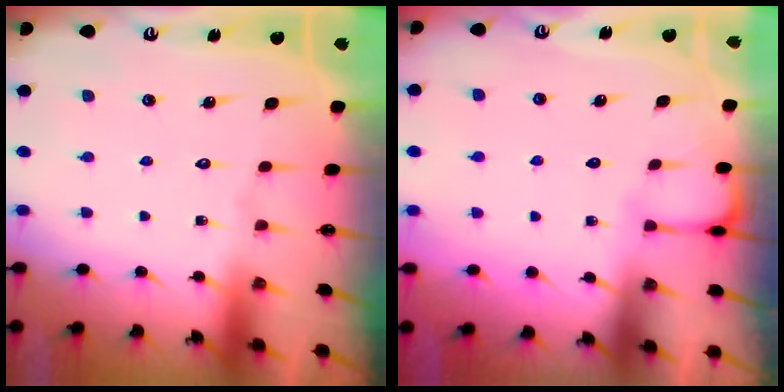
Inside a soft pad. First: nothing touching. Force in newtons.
{"total": 0.8, "press": 0.8, "slide": 0.0}